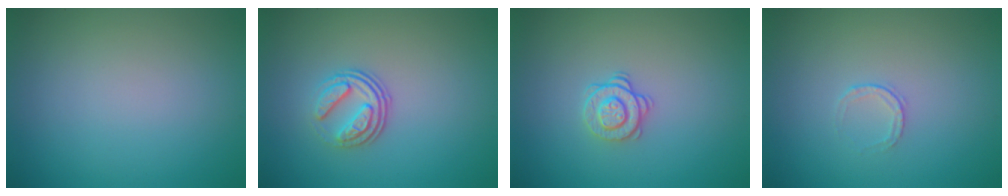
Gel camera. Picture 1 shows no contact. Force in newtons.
{"total": 3.3, "press": 2.3, "slide": 2.4}
{"total": 1.7, "press": 1.3, "slide": 1.1}
{"total": 0.7, "press": 0.5, "slide": 0.5}